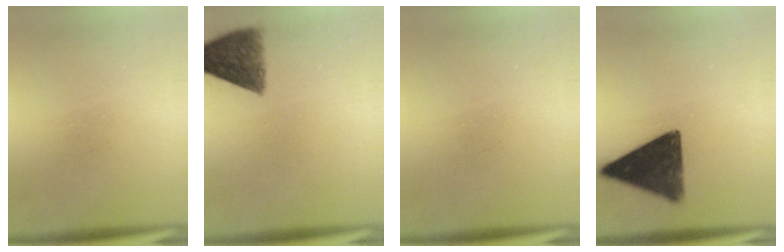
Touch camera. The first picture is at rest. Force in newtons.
{"total": 8.2}
{"total": 0.0}
{"total": 13.9}